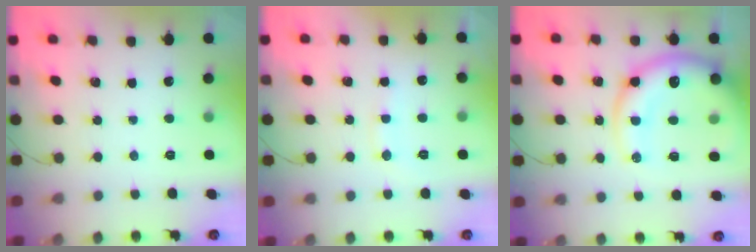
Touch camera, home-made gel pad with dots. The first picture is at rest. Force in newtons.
{"total": 8.3, "press": 8.2, "slide": 1.4}
{"total": 17.5, "press": 16.9, "slide": 4.5}